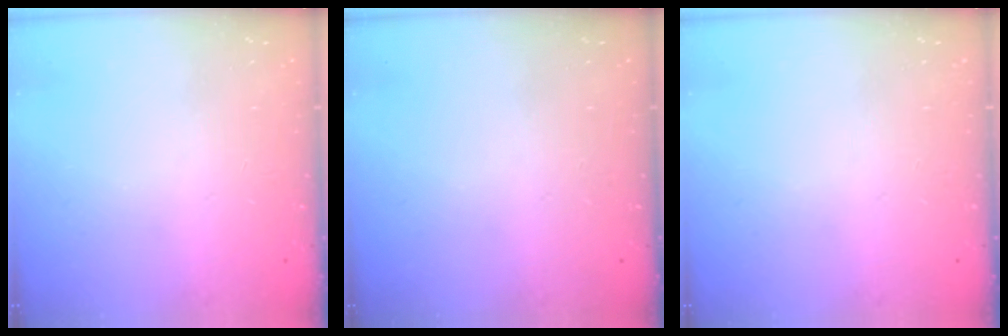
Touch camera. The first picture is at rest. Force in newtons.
{"total": 0.0}
{"total": 0.0}